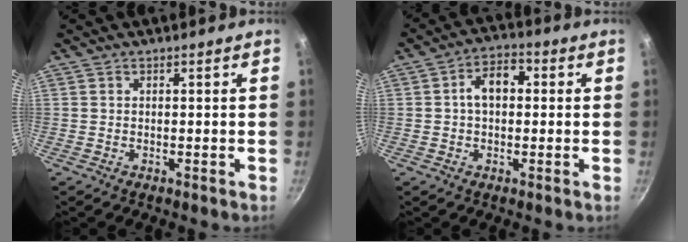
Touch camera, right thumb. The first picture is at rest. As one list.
[{"total": 6.7, "force": [0.7, 4.5, 4.9], "torque": [-0.053, 0.020, 0.001]}]